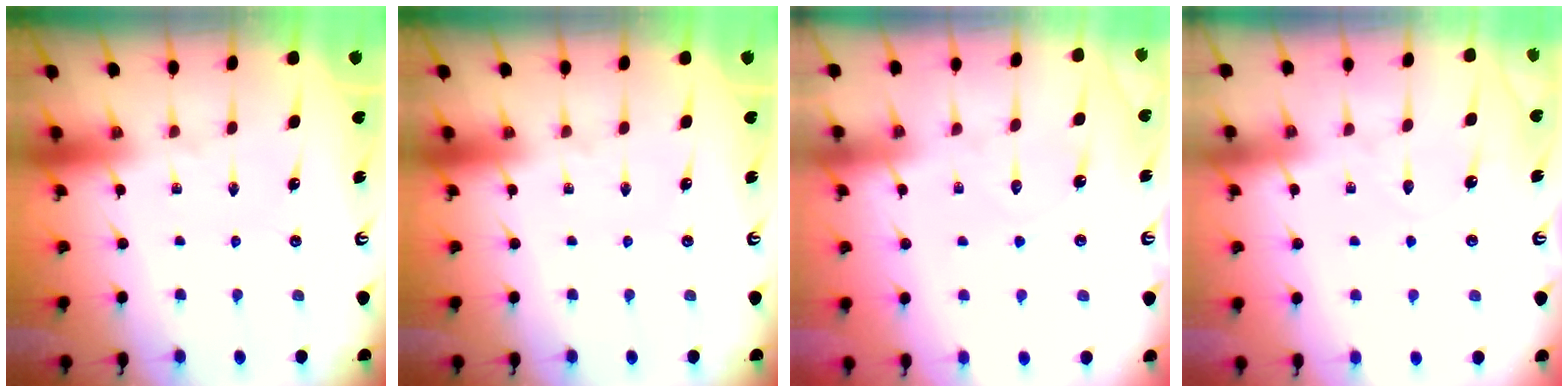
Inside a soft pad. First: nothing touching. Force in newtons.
{"total": 0.0}
{"total": 6.3, "press": 6.3, "slide": 0.6}
{"total": 5.3, "press": 5.3, "slide": 0.5}